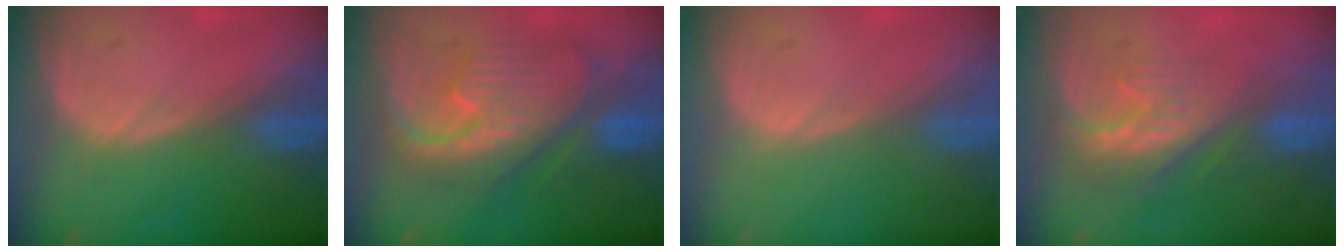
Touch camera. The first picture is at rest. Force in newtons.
{"total": 10.3, "press": 10.2, "slide": 0.9}
{"total": 0.0}
{"total": 8.3, "press": 7.1, "slide": 4.3}